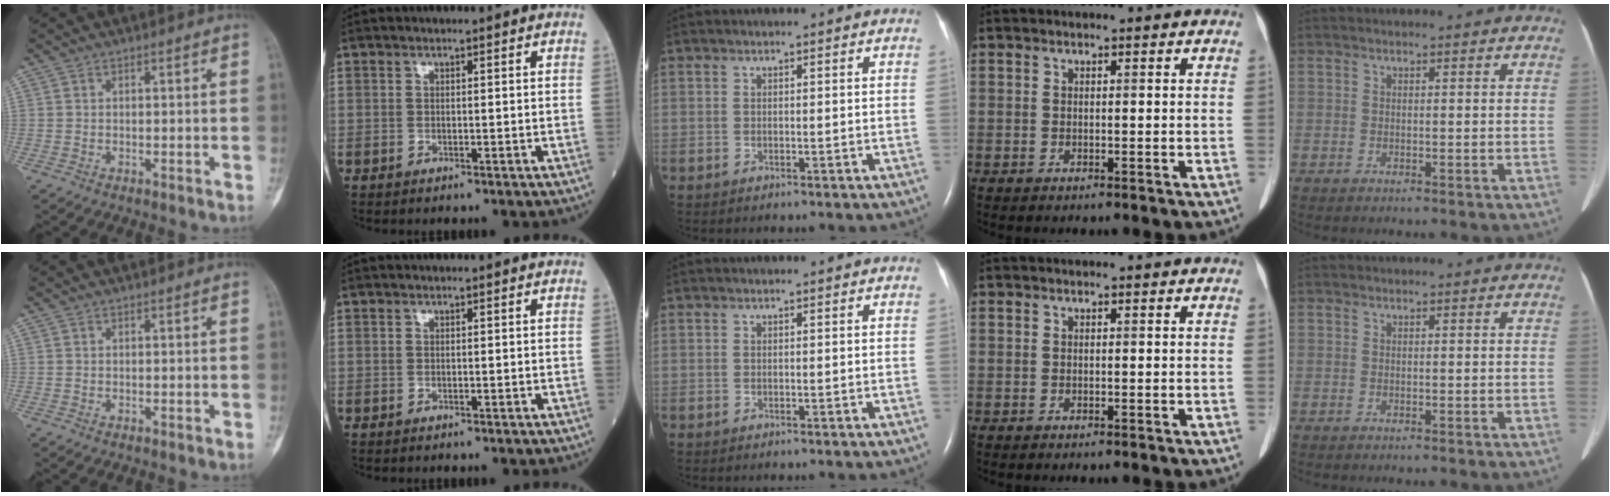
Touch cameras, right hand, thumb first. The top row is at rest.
{}